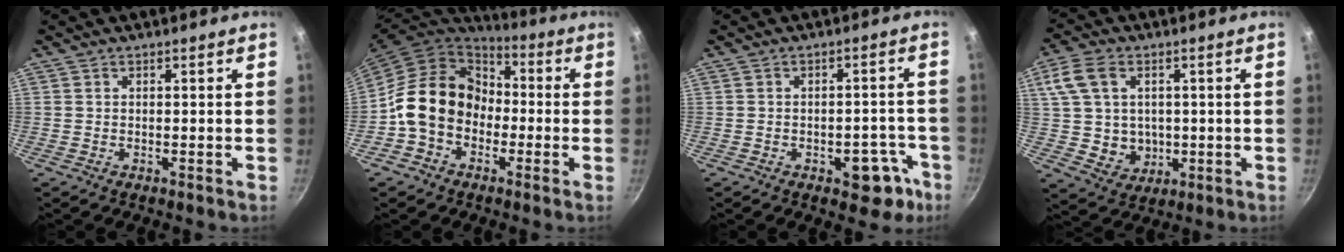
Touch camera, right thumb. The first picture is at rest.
{"total": 15.4, "force": [-2.1, 12.5, 8.8], "torque": [-0.121, 0.048, -0.051]}
{"total": 8.2, "force": [-3.9, 4.7, 5.4], "torque": [-0.017, 0.035, -0.040]}
{"total": 11.0, "force": [1.9, 8.8, 6.4], "torque": [-0.103, -0.007, 0.043]}